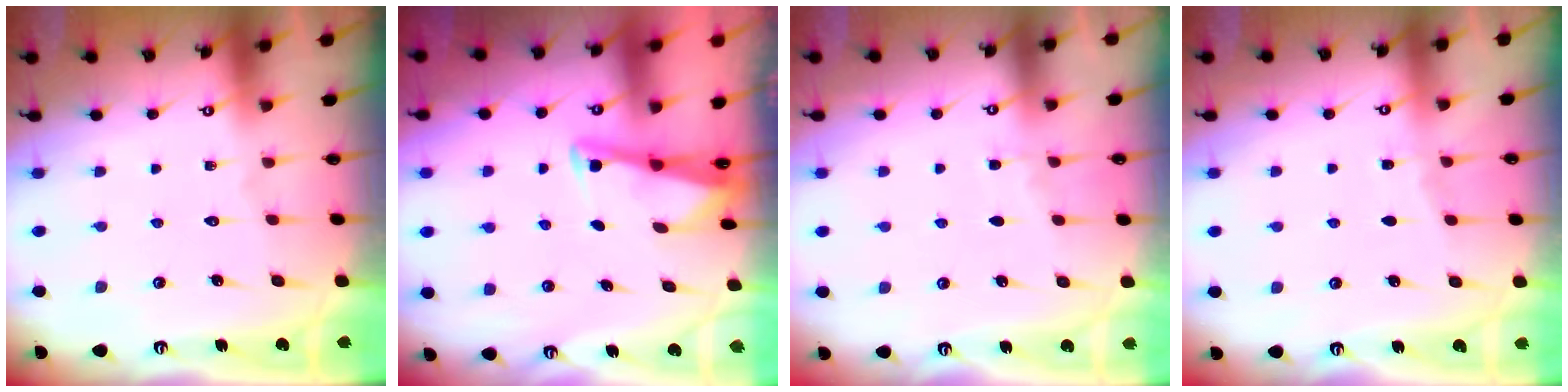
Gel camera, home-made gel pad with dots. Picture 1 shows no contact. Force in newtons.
{"total": 3.0, "press": 3.0, "slide": 0.3}
{"total": 3.7, "press": 3.6, "slide": 0.5}
{"total": 3.0, "press": 3.0, "slide": 0.4}